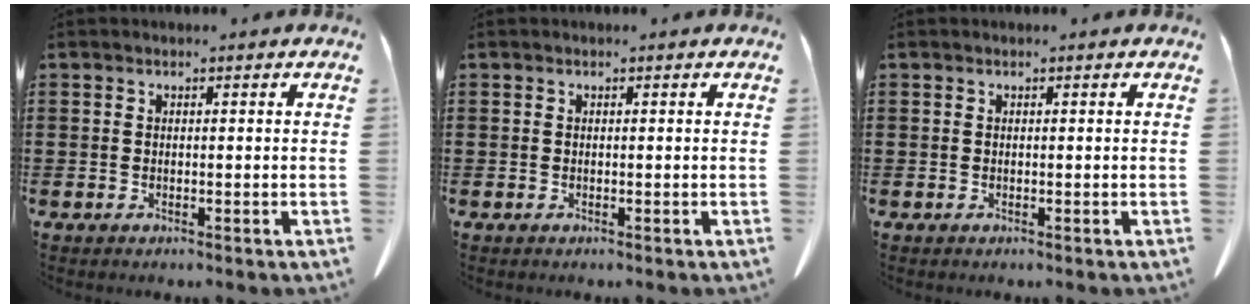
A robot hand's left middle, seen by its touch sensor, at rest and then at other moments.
{"total": 0.0}
{"total": 0.0}